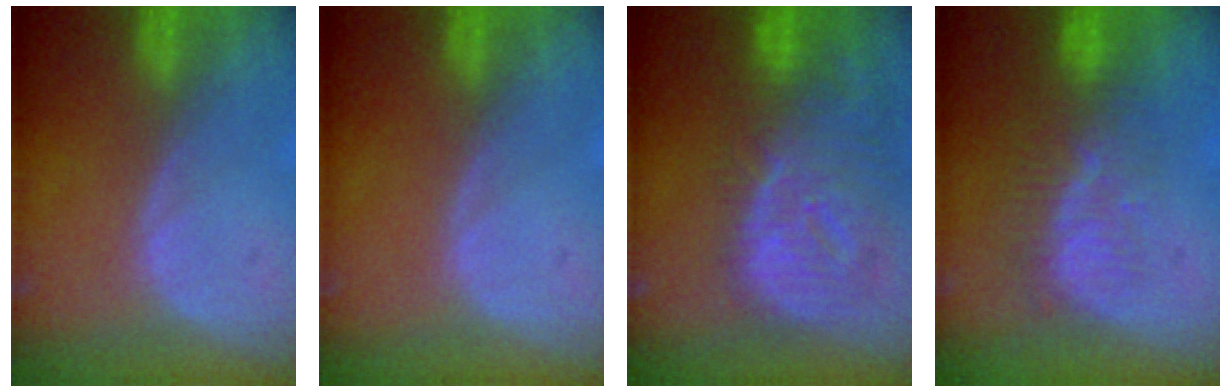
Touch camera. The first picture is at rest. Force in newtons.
{"total": 0.0}
{"total": 12.4, "press": 10.7, "slide": 6.3}
{"total": 8.1, "press": 7.1, "slide": 3.9}